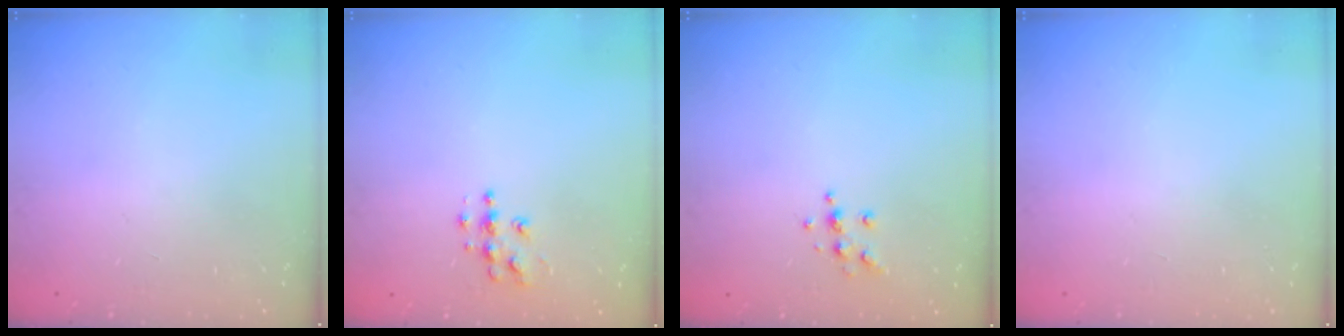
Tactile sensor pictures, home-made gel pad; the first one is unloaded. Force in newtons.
{"total": 6.2, "press": 6.2, "slide": 0.2}
{"total": 6.4, "press": 6.3, "slide": 1.2}
{"total": 0.0}